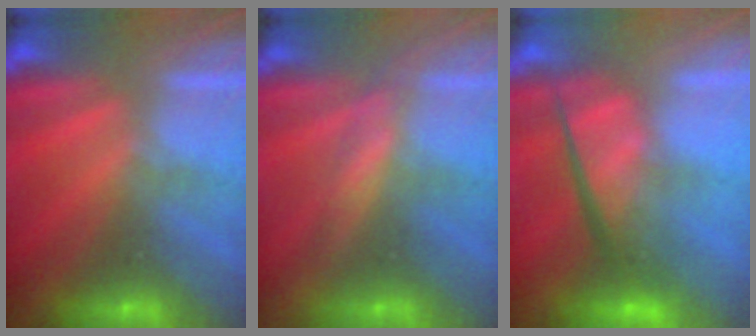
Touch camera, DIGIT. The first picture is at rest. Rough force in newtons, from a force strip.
{"total": 2.8}
{"total": 5.6}